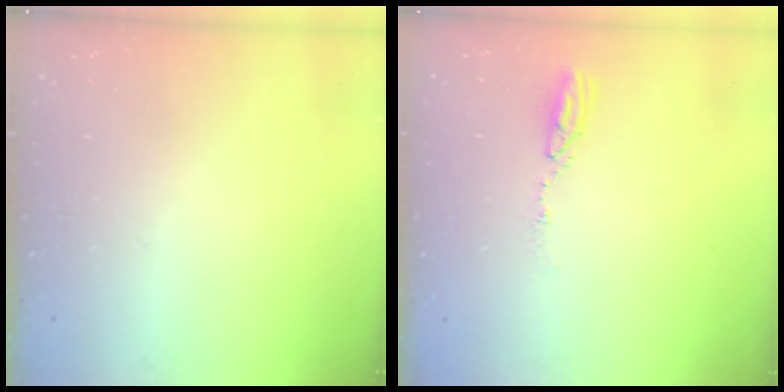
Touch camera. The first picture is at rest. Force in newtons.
{"total": 3.5, "press": 3.5, "slide": 0.3}